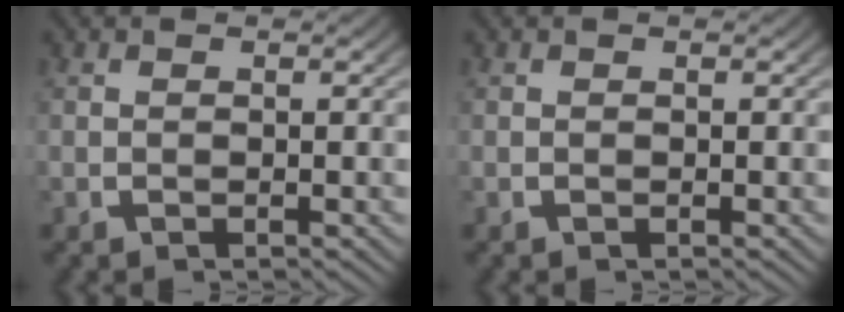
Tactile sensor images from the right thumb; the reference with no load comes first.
{"total": 0.0}